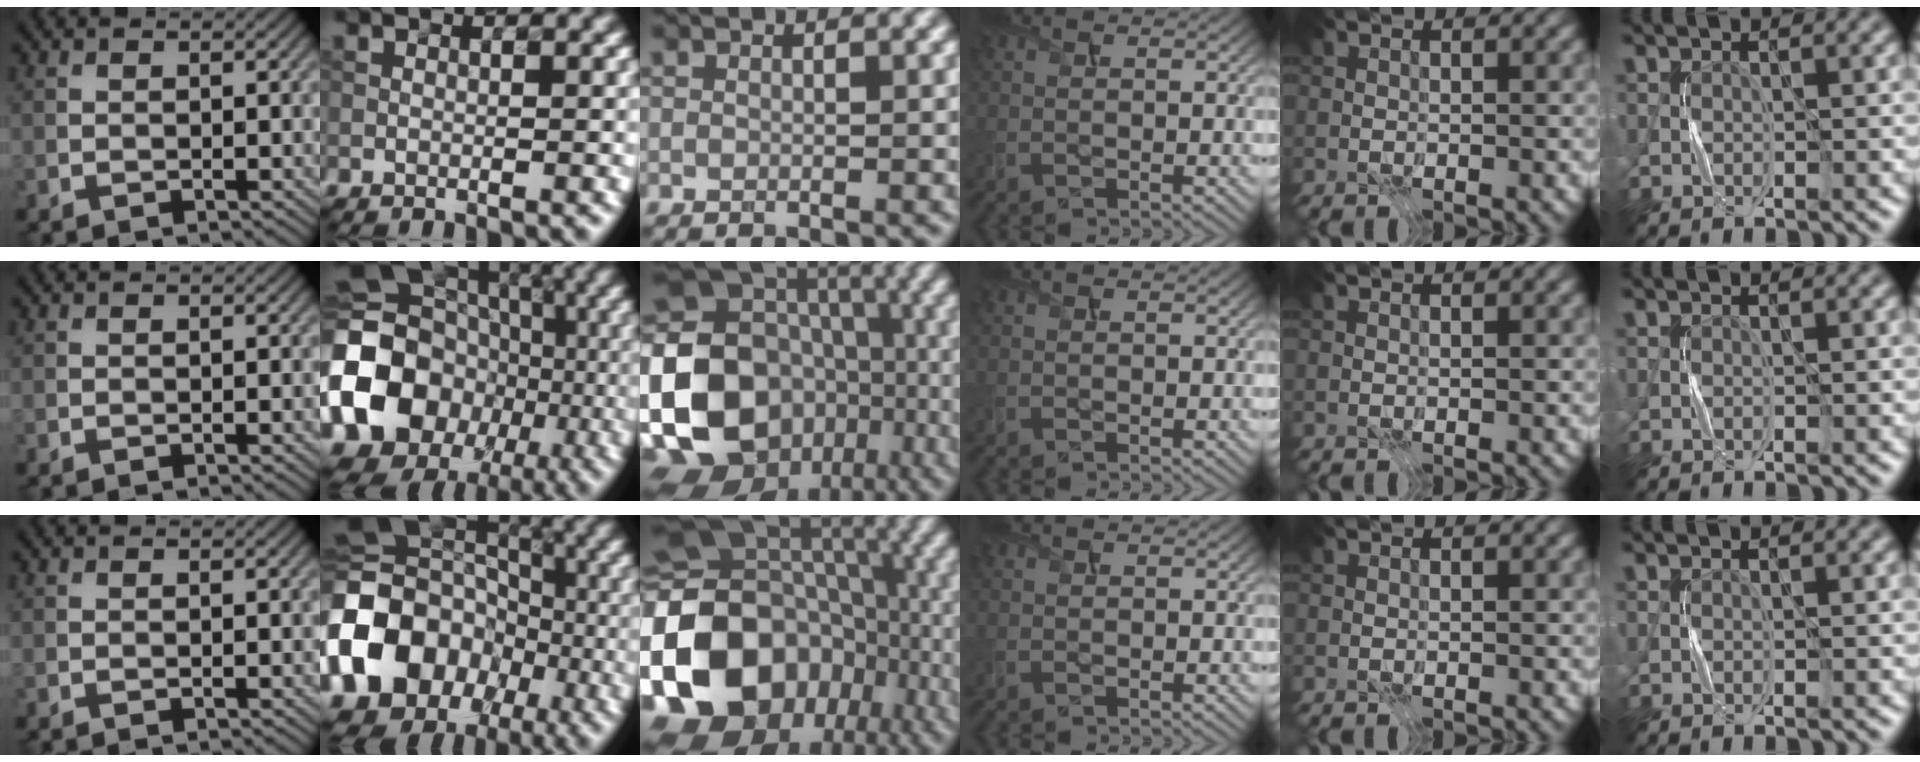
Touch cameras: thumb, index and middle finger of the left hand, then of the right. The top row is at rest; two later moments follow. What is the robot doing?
{"motion": "press", "object": "gel pad"}